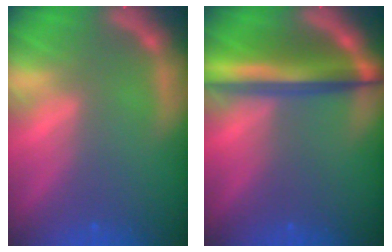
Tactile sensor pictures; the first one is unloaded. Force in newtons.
{"total": 7.6}